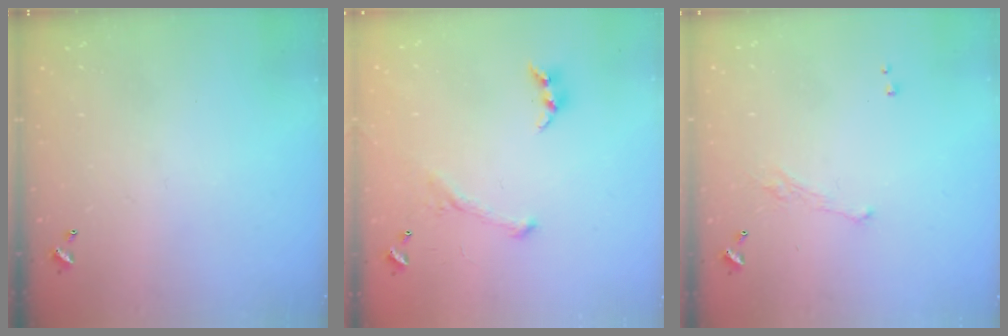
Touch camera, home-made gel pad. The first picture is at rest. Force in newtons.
{"total": 2.8, "press": 2.6, "slide": 1.0}
{"total": 1.9, "press": 1.7, "slide": 0.8}